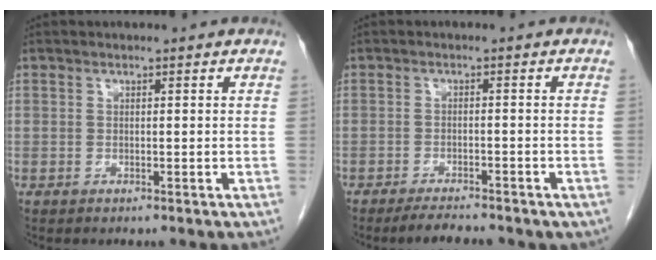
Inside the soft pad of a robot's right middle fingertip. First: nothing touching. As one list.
[{"total": 5.3, "force": [-4.4, 1.4, 2.6], "torque": [-0.044, -0.008, -0.062]}]